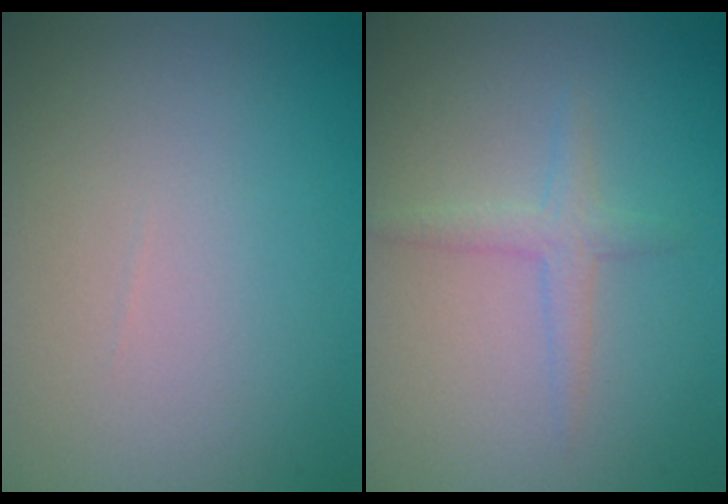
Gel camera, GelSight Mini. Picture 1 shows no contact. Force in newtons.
{"total": 1.6, "press": 1.6, "slide": 0.1}